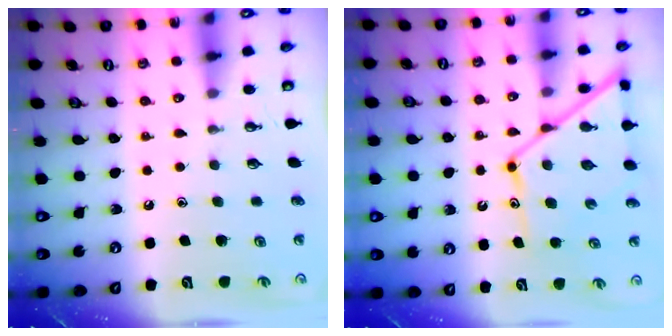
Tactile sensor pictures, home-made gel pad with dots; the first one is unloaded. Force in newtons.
{"total": 14.2, "press": 14.1, "slide": 1.4}